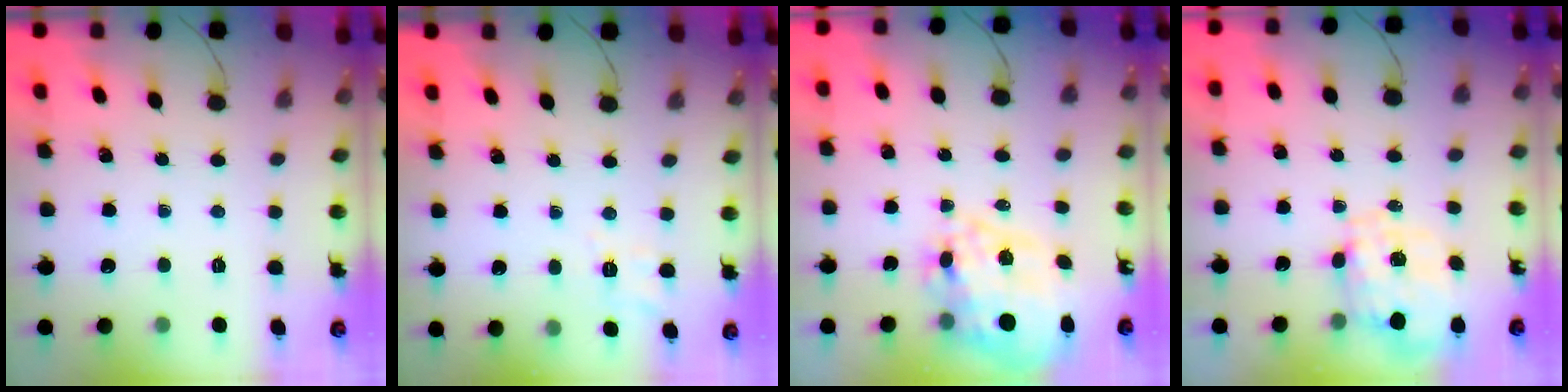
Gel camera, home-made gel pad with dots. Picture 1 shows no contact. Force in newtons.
{"total": 5.3, "press": 4.8, "slide": 2.2}
{"total": 15.8, "press": 15.4, "slide": 3.3}
{"total": 1.3, "press": 1.2, "slide": 0.5}